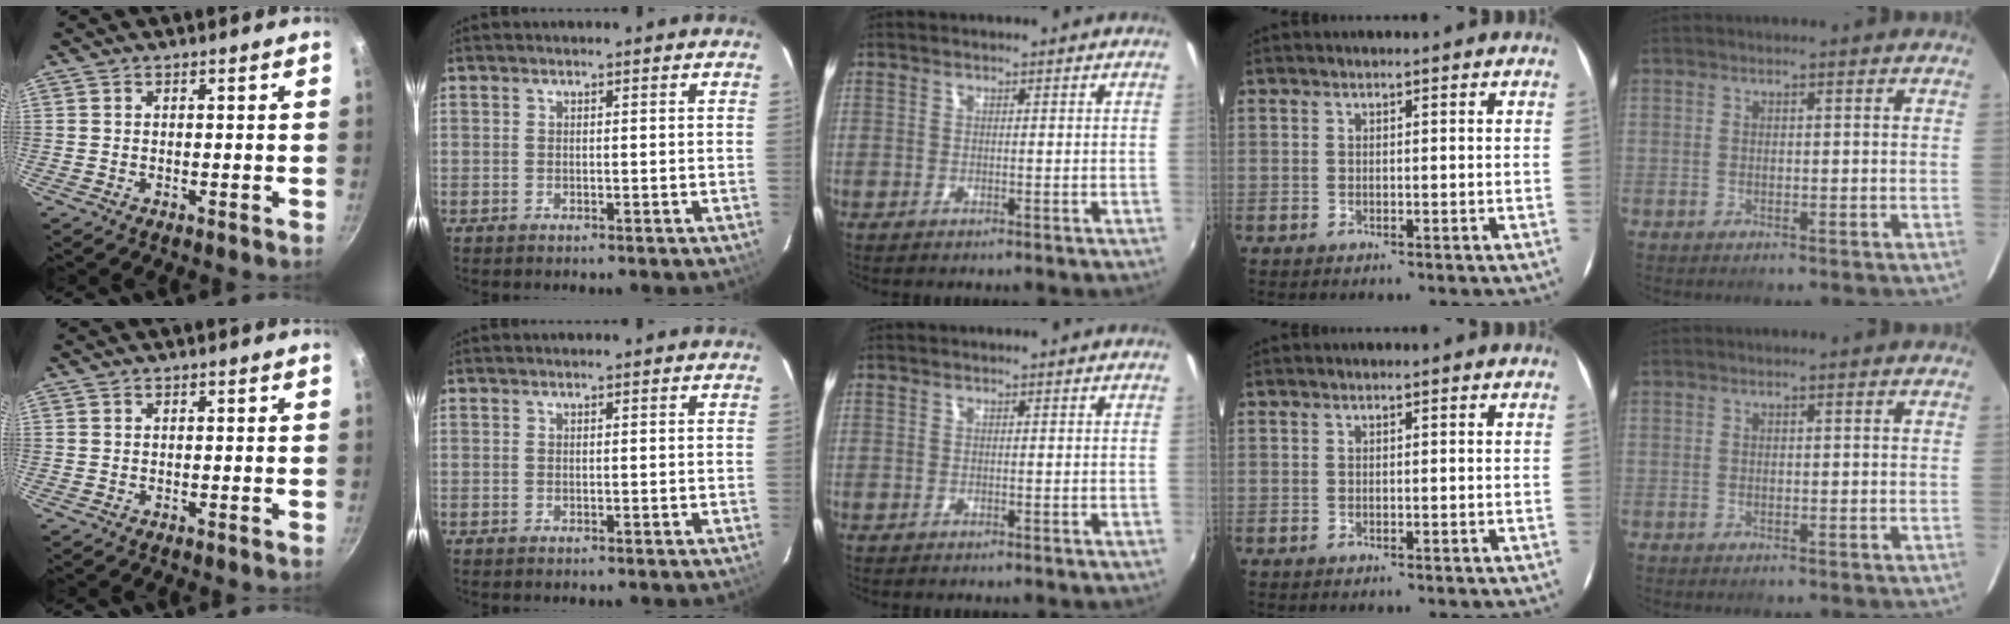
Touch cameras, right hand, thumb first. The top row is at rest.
{}